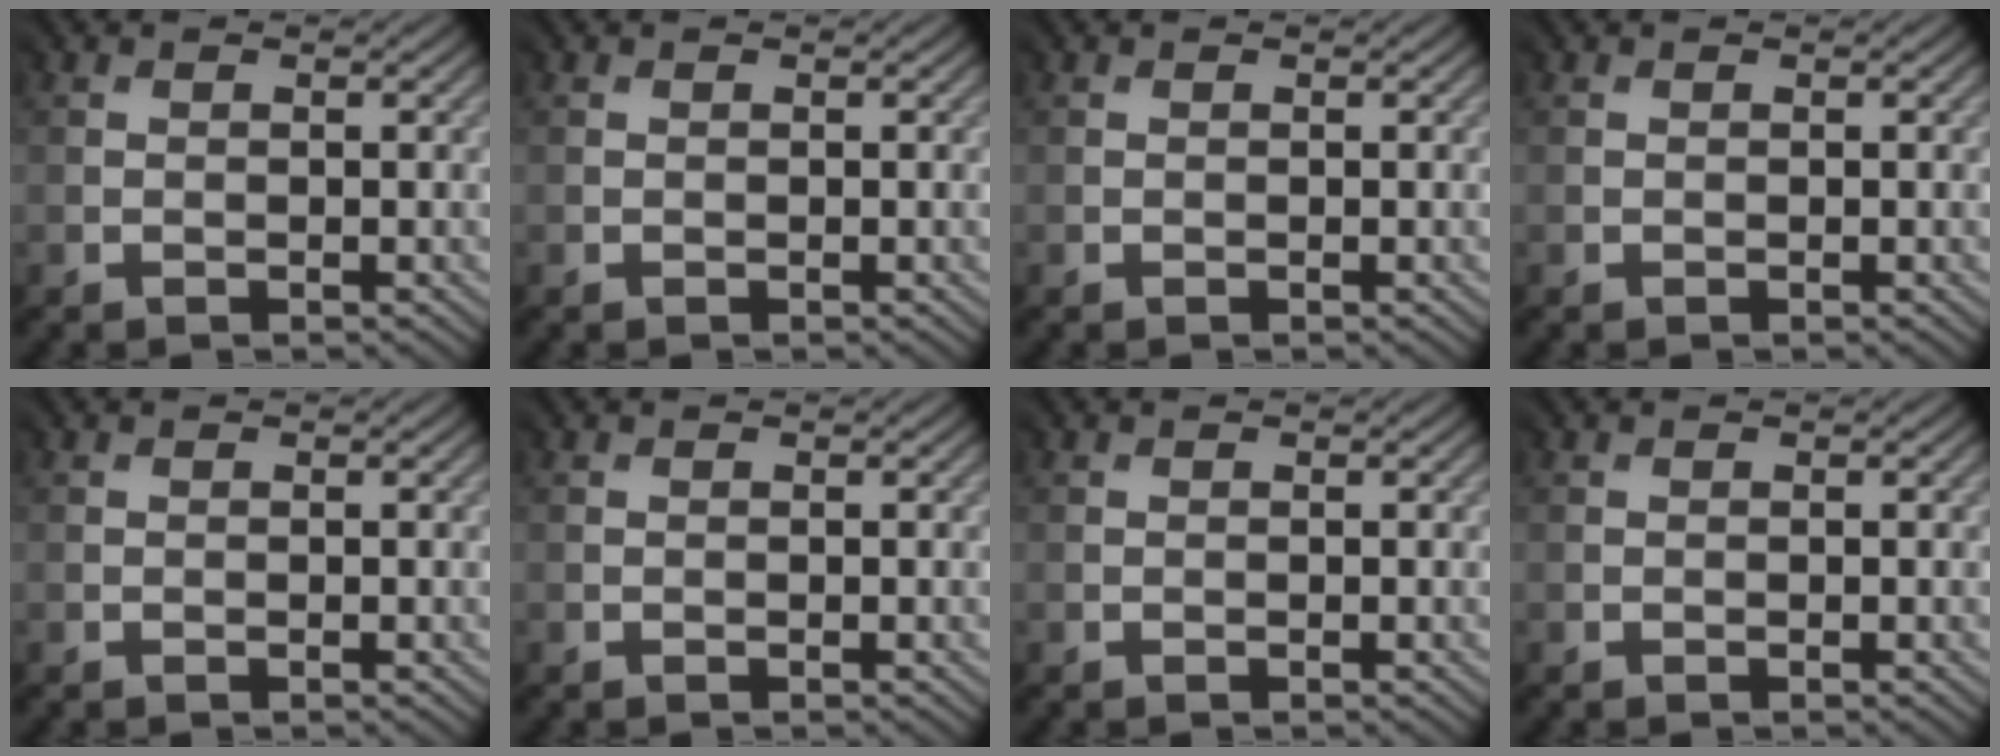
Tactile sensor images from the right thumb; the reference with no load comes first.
{"total": 0.0}
{"total": 0.0}
{"total": 0.0}
{"total": 0.0}
{"total": 0.0}
{"total": 0.0}
{"total": 0.0}